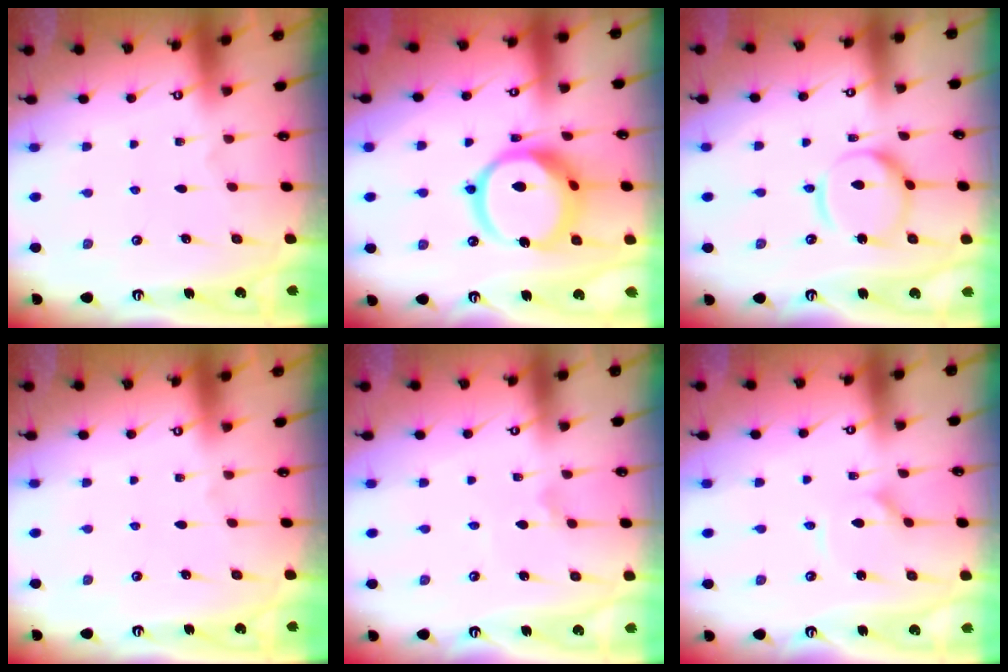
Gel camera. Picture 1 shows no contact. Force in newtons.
{"total": 16.5, "press": 16.4, "slide": 2.1}
{"total": 12.4, "press": 12.4, "slide": 1.1}
{"total": 0.0}
{"total": 0.8, "press": 0.8, "slide": 0.1}
{"total": 2.2, "press": 2.2, "slide": 0.4}